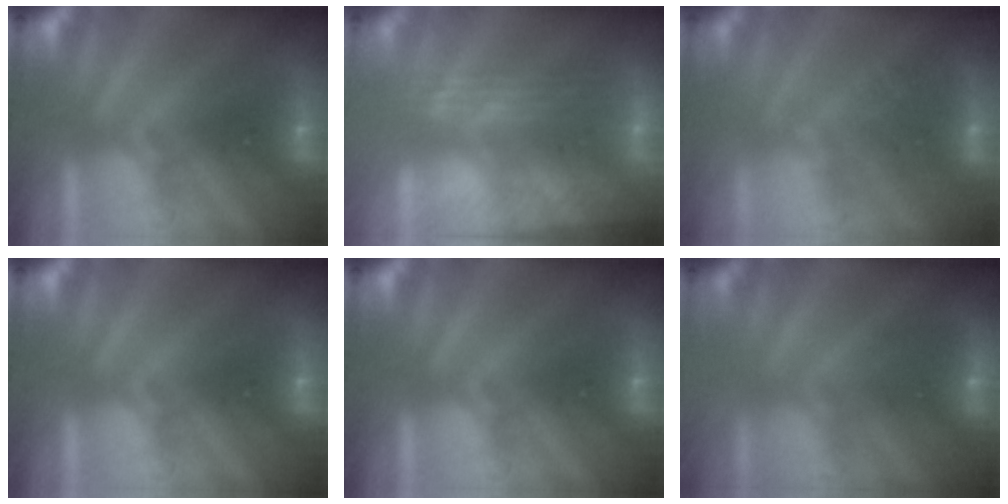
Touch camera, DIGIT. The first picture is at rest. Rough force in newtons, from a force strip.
{"total": 2.7}
{"total": 2.4}
{"total": 0.0}
{"total": 0.0}
{"total": 2.1}